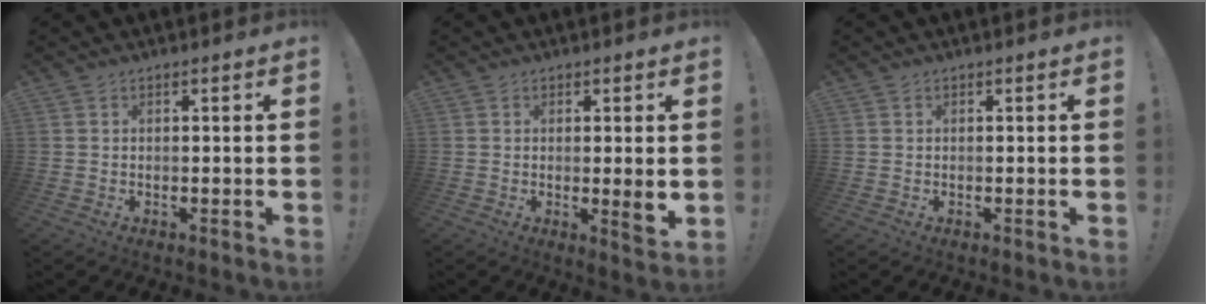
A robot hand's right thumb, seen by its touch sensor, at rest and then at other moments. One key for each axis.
{"total": 4.2, "fx": 0.2, "fy": 0.1, "fz": 4.2, "tx": -0.051, "ty": -0.015, "tz": 0.002}
{"total": 0.0}